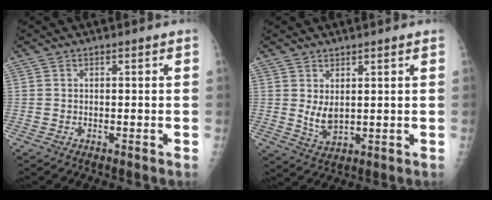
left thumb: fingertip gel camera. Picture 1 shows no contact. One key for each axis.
{"total": 4.5, "fx": 1.5, "fy": 2.3, "fz": 3.6, "tx": -0.059, "ty": -0.021, "tz": 0.035}